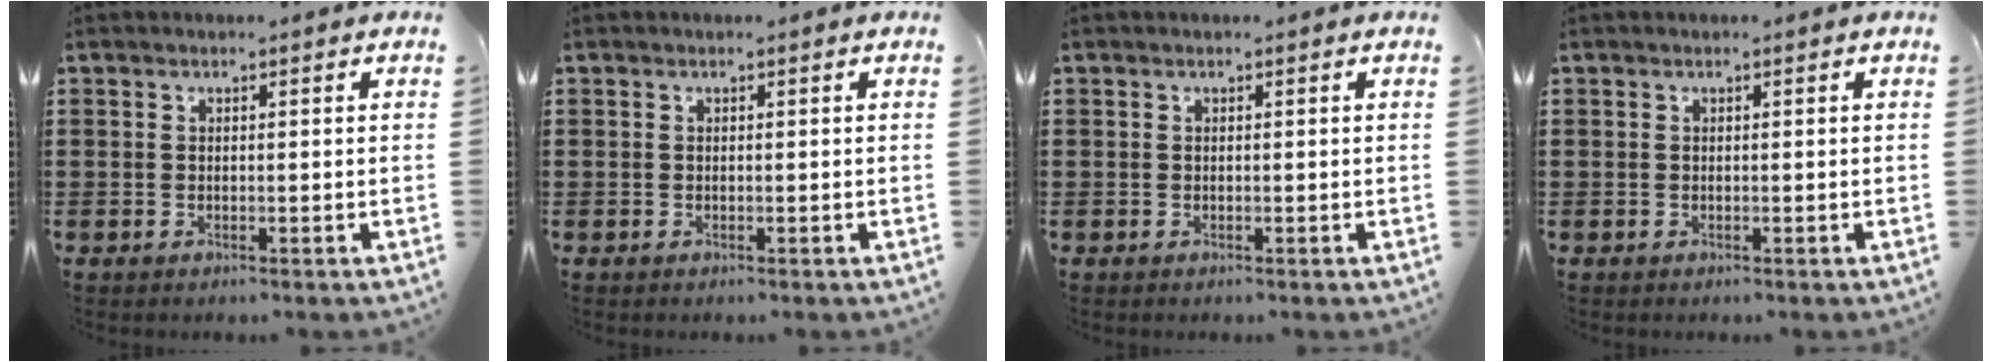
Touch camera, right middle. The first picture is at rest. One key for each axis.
{"total": 0.0}
{"total": 0.0}
{"total": 0.0}